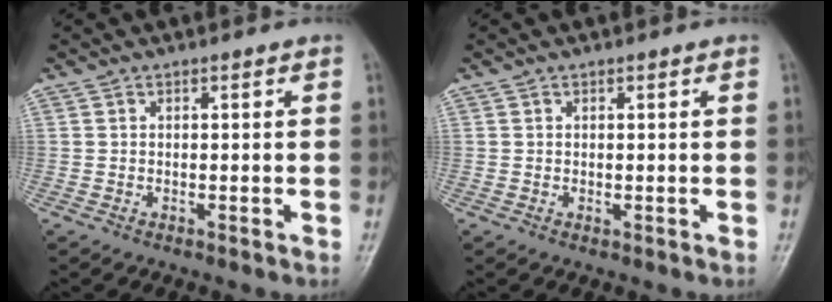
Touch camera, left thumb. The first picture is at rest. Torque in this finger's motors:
{"motor_torque": [-0.06, -0.01, 0.18, -0.17, 0.00]}